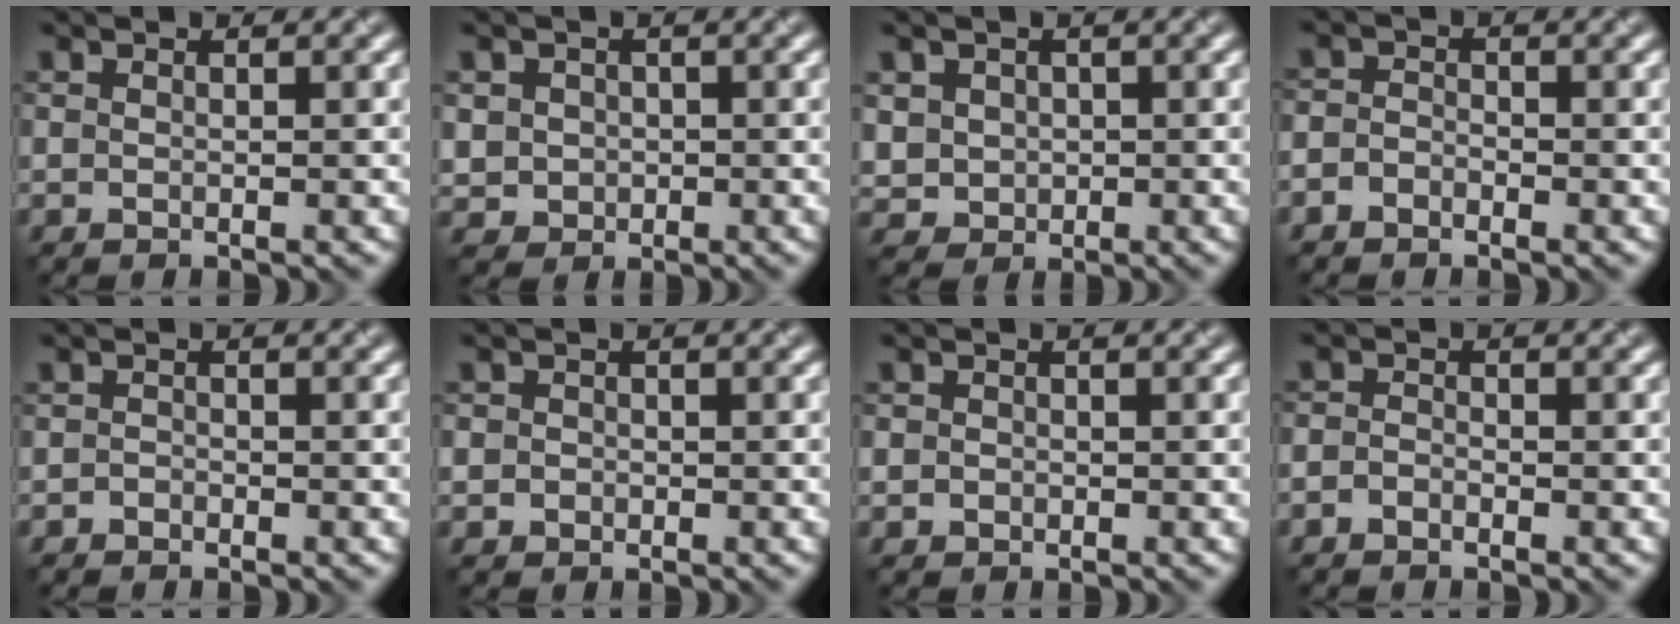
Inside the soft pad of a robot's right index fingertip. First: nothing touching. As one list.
[{"total": 2.1, "force": [0.1, 2.0, 0.5], "torque": [-0.001, -0.002, 0.008]}, {"total": 2.5, "force": [0.3, 2.4, 0.7], "torque": [-0.019, -0.002, 0.018]}, {"total": 1.4, "force": [-1.0, 0.9, 0.5], "torque": [-0.004, 0.003, -0.026]}, {"total": 0.7, "force": [-0.5, 0.4, 0.1], "torque": [0.002, -0.002, -0.010]}, {"total": 1.5, "force": [0.0, 1.5, 0.4], "torque": [0.012, 0.003, -0.011]}, {"total": 0.9, "force": [-0.1, 0.9, 0.2], "torque": [0.006, -0.005, -0.003]}, {"total": 1.1, "force": [-0.8, 0.6, 0.5], "torque": [-0.008, 0.002, -0.019]}]